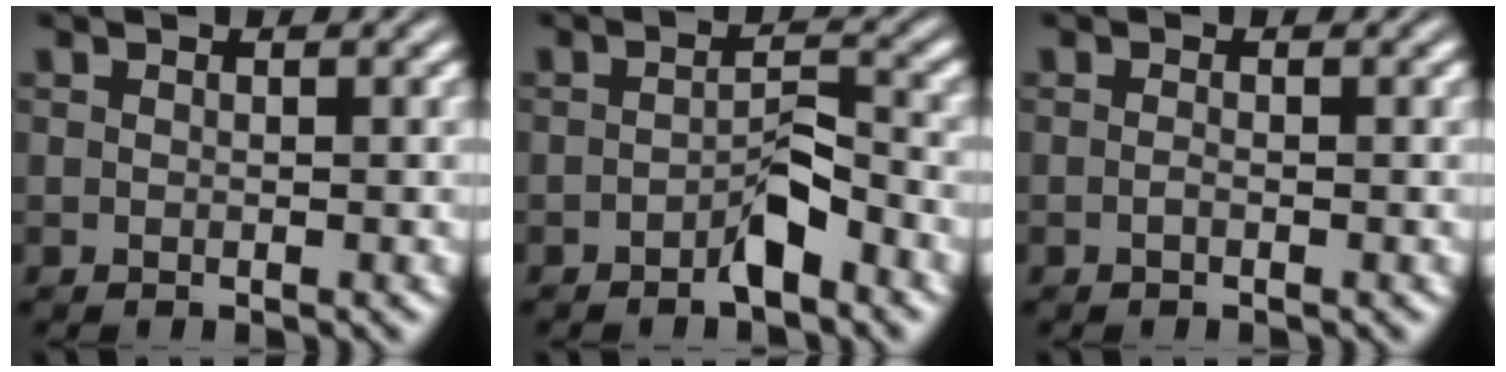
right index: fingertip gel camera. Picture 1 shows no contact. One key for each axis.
{"total": 2.3, "fx": -1.6, "fy": -0.1, "fz": 1.6, "tx": -0.008, "ty": -0.002, "tz": -0.026}
{"total": 0.7, "fx": -0.6, "fy": -0.3, "fz": 0.2, "tx": -0.008, "ty": -0.007, "tz": -0.008}